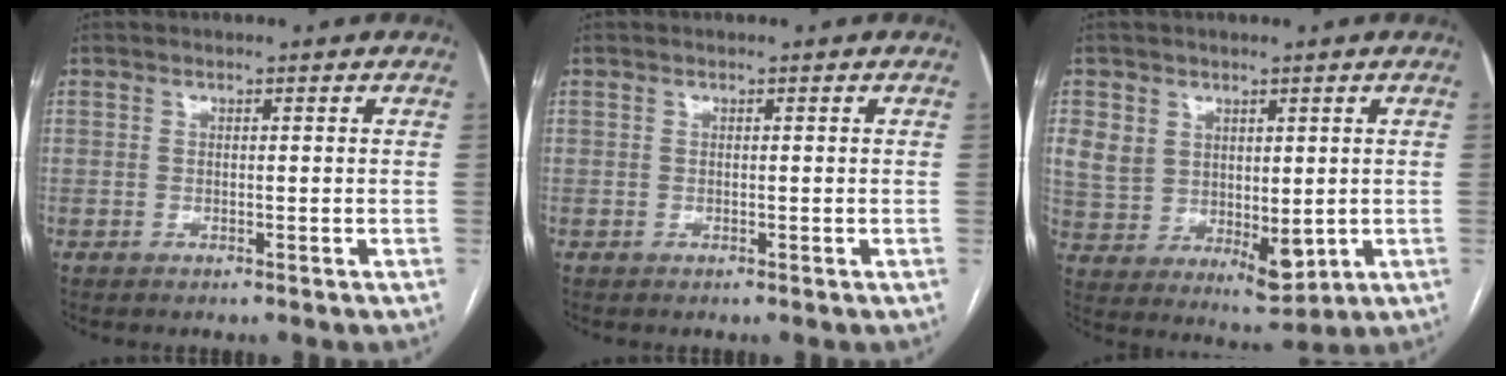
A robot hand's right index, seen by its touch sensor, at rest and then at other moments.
{"total": 0.0}
{"total": 9.8, "force": [2.0, 7.4, 6.2], "torque": [-0.116, 0.000, 0.063]}